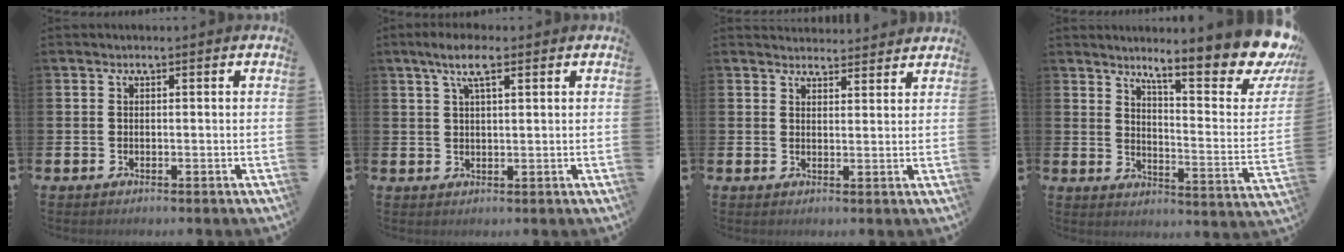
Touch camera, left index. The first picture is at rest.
{"total": 4.9, "force": [2.7, 1.6, 3.8], "torque": [-0.070, 0.004, 0.044]}
{"total": 3.0, "force": [3.0, 0.6, -0.2], "torque": [0.006, -0.019, 0.052]}
{"total": 12.3, "force": [9.9, 2.2, 6.9], "torque": [-0.107, -0.085, 0.157]}